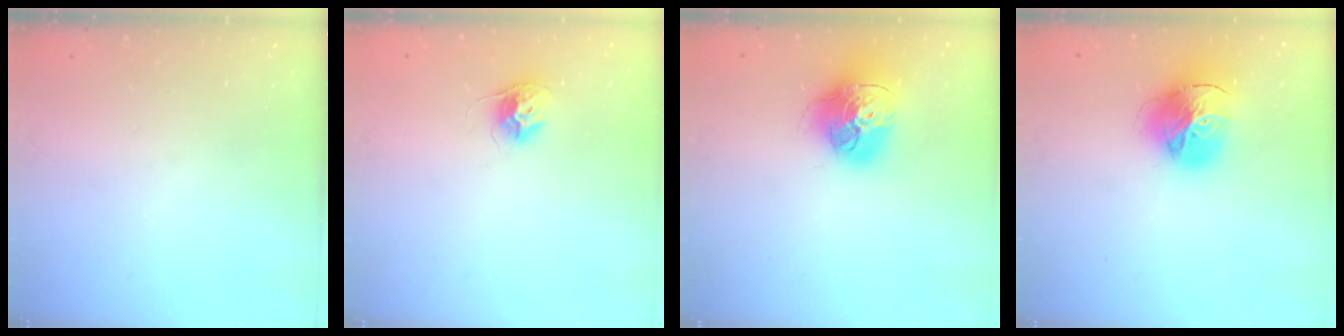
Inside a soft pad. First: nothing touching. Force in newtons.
{"total": 9.1, "press": 9.1, "slide": 0.4}
{"total": 18.4, "press": 18.3, "slide": 1.8}
{"total": 18.2, "press": 18.1, "slide": 2.0}